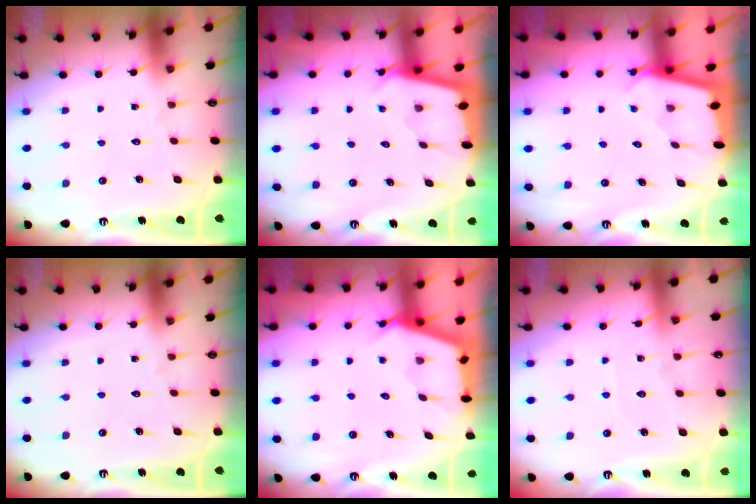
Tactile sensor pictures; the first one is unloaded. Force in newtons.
{"total": 2.0, "press": 2.0, "slide": 0.2}
{"total": 1.9, "press": 1.9, "slide": 0.2}
{"total": 0.0}
{"total": 2.7, "press": 2.7, "slide": 0.4}
{"total": 3.9, "press": 3.8, "slide": 0.5}